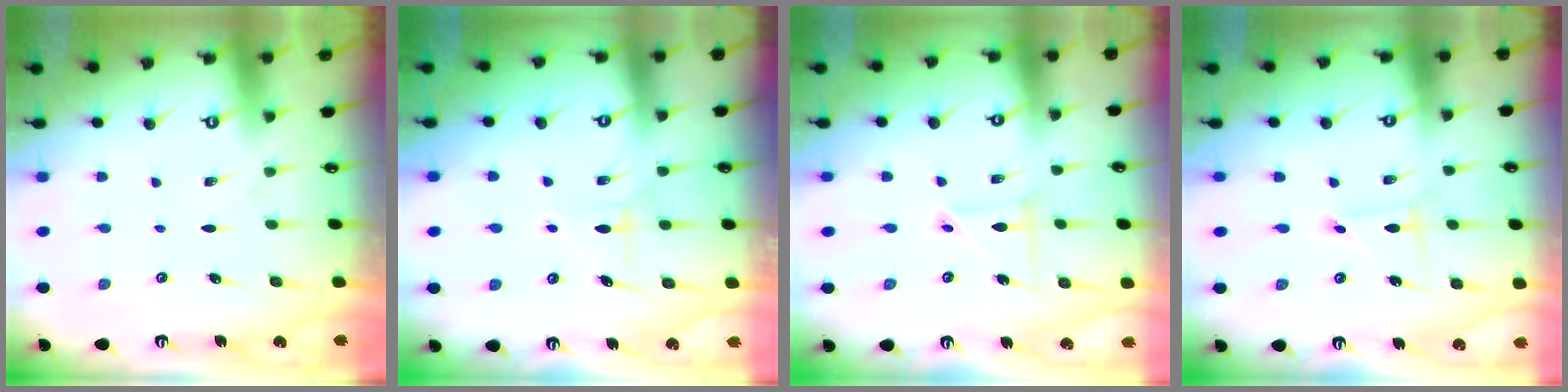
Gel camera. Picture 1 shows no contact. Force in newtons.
{"total": 6.7, "press": 6.7, "slide": 0.6}
{"total": 5.1, "press": 5.1, "slide": 0.2}
{"total": 1.8, "press": 1.8, "slide": 0.2}